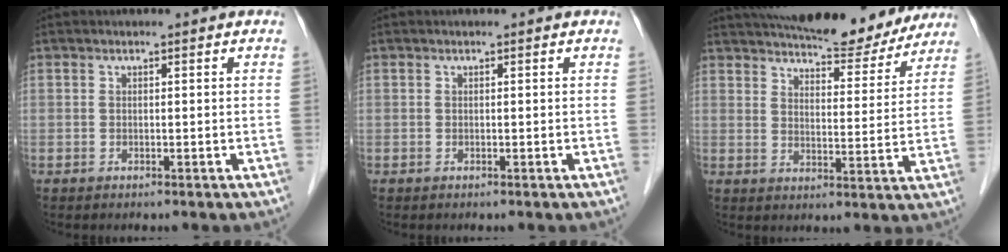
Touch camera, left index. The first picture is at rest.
{"total": 0.0}
{"total": 18.9, "force": [17.0, 4.7, 7.0], "torque": [-0.104, 0.006, 0.226]}